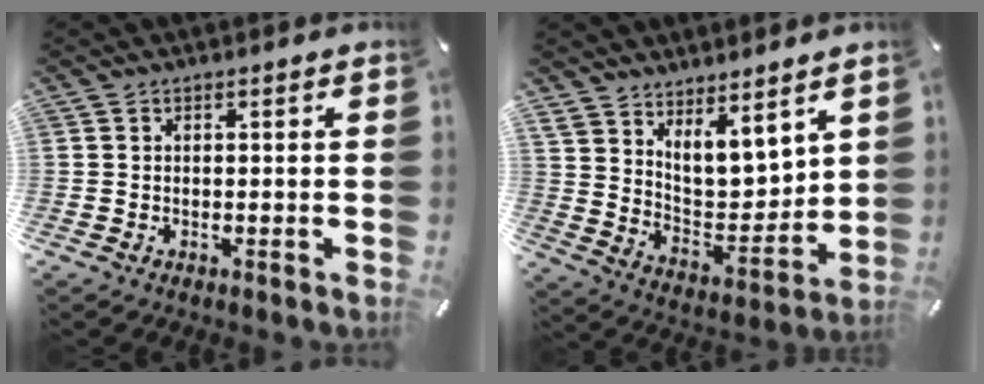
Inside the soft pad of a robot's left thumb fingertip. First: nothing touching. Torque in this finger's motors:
{"motor_torque": [1.25, 0.55, 0.30, -0.31, 0.25]}